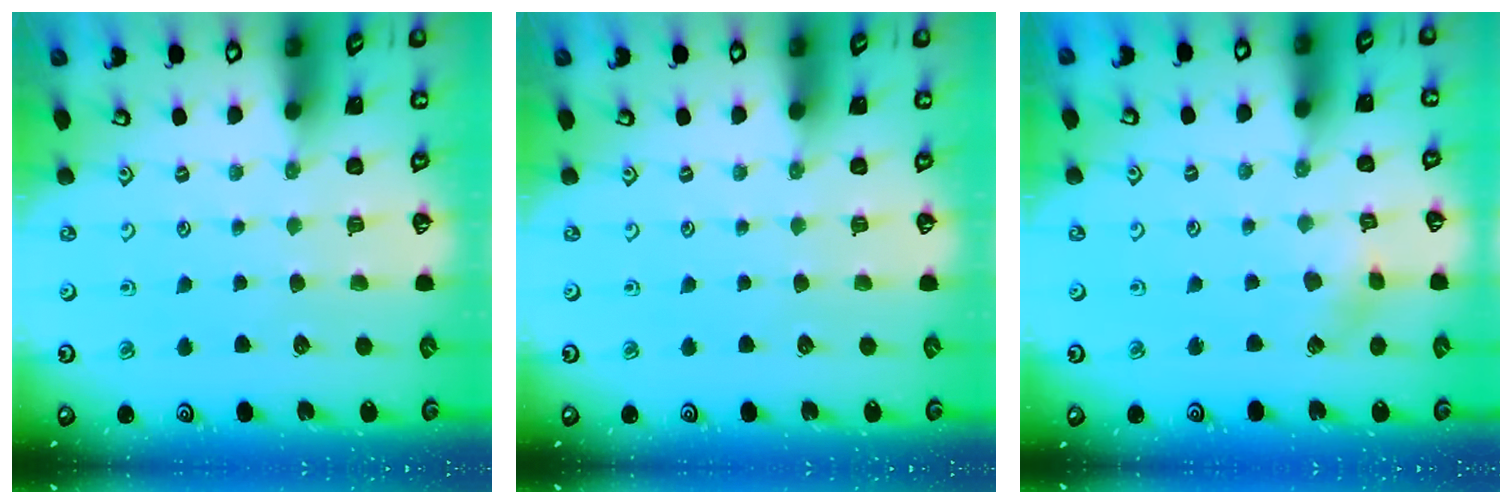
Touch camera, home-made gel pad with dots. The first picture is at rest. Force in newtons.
{"total": 0.0}
{"total": 3.6, "press": 3.6, "slide": 0.3}